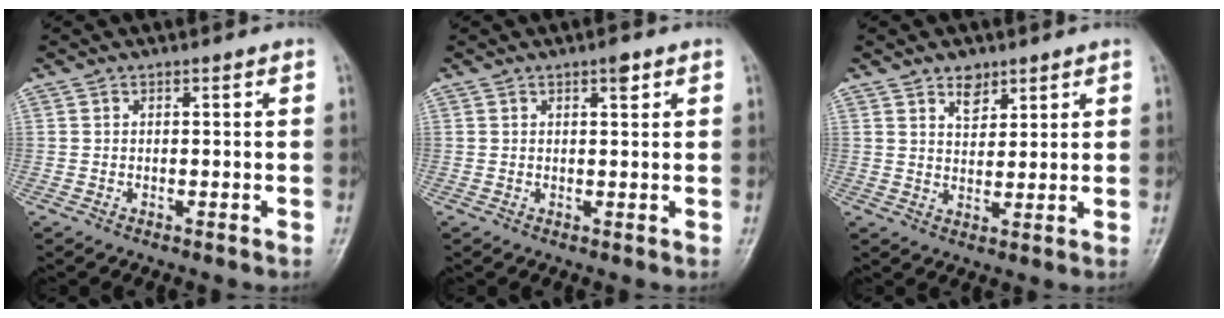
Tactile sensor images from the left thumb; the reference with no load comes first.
{"total": 1.8, "force": [1.0, 0.6, 1.3], "torque": [-0.015, -0.003, 0.014]}
{"total": 4.1, "force": [2.8, 2.6, 1.7], "torque": [-0.007, -0.020, 0.049]}